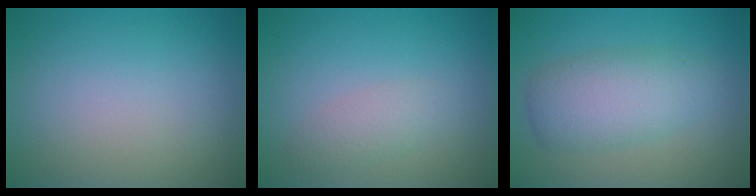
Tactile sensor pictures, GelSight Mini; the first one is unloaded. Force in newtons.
{"total": 1.6, "press": 1.6, "slide": 0.1}
{"total": 4.6, "press": 4.6, "slide": 0.1}